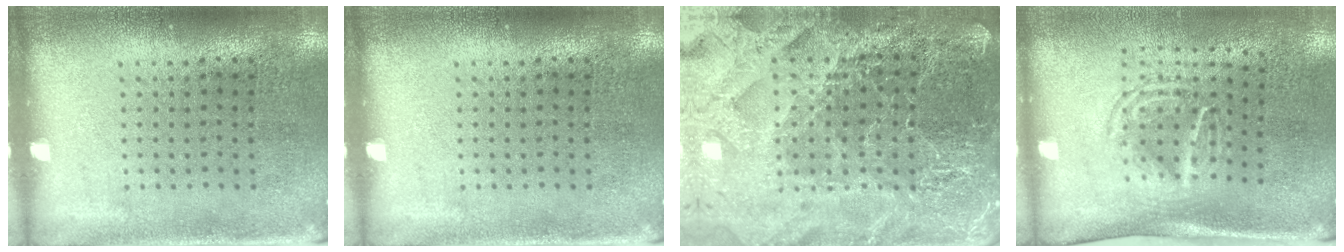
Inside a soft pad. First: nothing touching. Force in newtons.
{"total": 0.0}
{"total": 4.5, "press": 4.3, "slide": 1.5}
{"total": 1.7, "press": 1.1, "slide": 1.2}